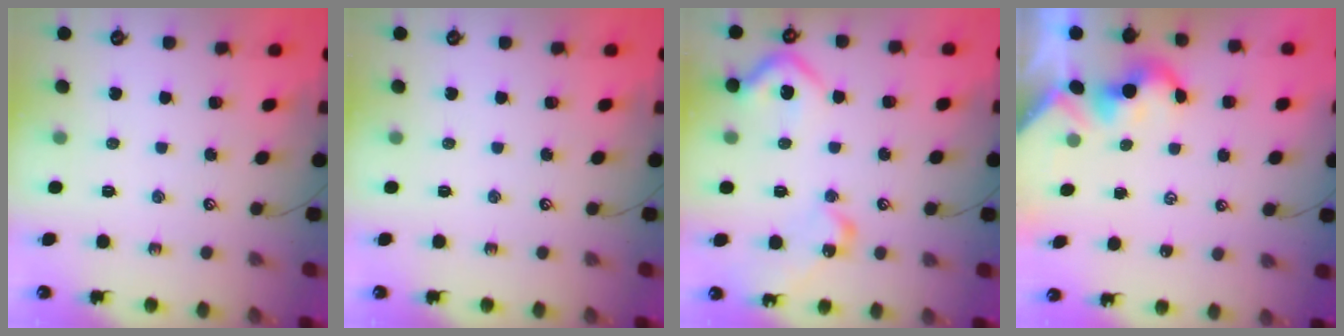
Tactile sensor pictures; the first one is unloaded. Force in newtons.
{"total": 0.0}
{"total": 11.6, "press": 11.5, "slide": 1.2}
{"total": 2.2, "press": 2.2, "slide": 0.3}